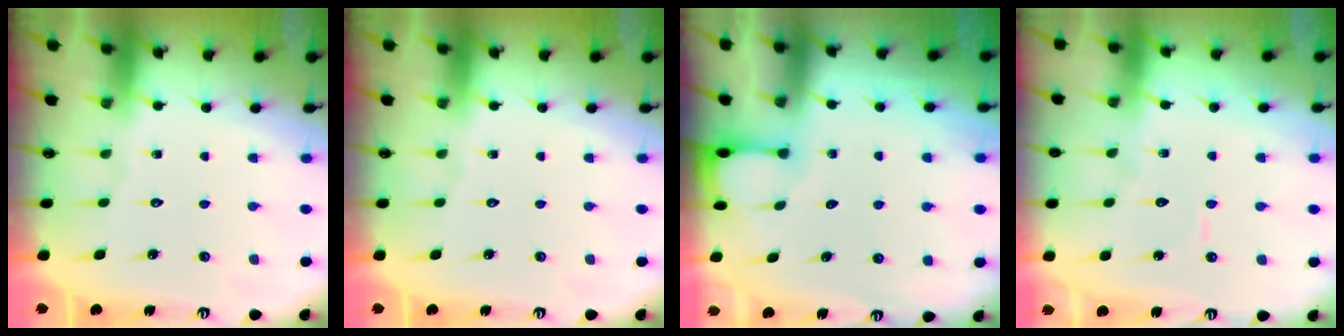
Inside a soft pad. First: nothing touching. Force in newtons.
{"total": 0.0}
{"total": 2.0, "press": 2.0, "slide": 0.3}
{"total": 3.9, "press": 3.9, "slide": 0.3}